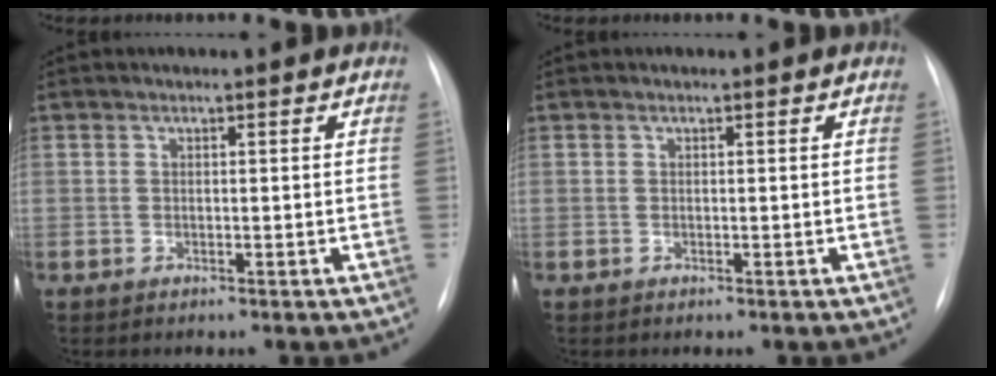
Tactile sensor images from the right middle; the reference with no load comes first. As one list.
[{"total": 0.0}]